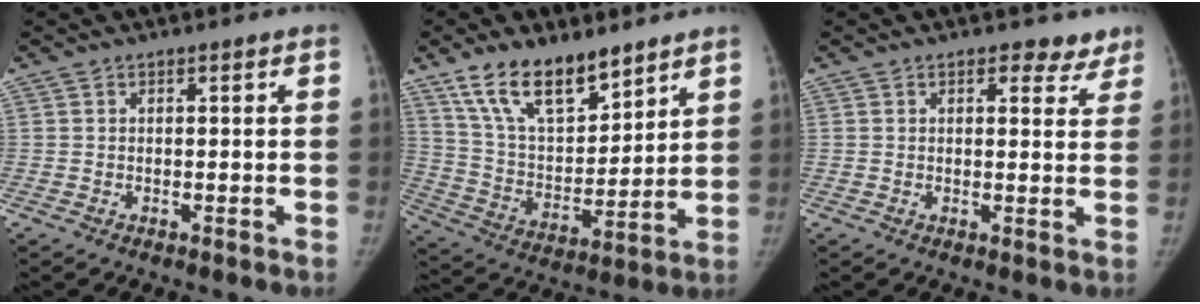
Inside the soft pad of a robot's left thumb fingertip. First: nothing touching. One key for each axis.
{"total": 16.3, "fx": 11.5, "fy": 7.3, "fz": 9.0, "tx": -0.118, "ty": -0.066, "tz": 0.218}
{"total": 4.5, "fx": 3.4, "fy": 2.4, "fz": 1.6, "tx": 0.015, "ty": -0.017, "tz": 0.035}